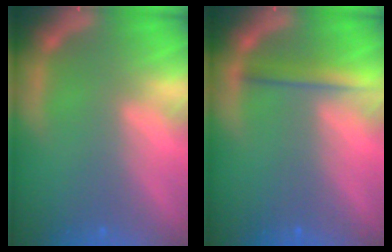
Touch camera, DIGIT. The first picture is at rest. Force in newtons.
{"total": 2.5}